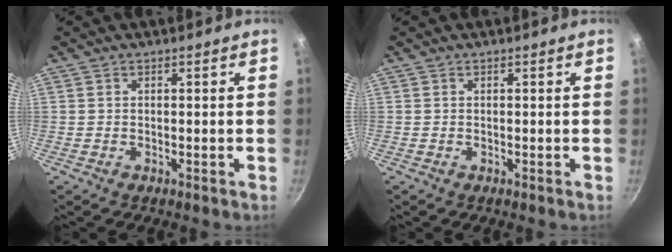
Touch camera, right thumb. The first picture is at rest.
{"total": 0.0}